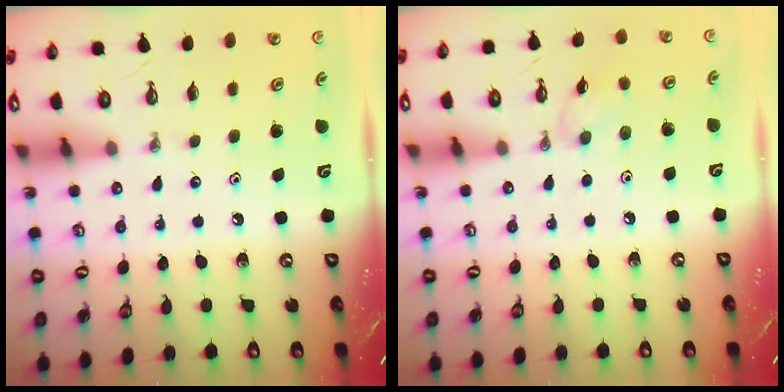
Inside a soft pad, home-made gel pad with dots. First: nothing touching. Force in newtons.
{"total": 5.6, "press": 5.5, "slide": 0.7}